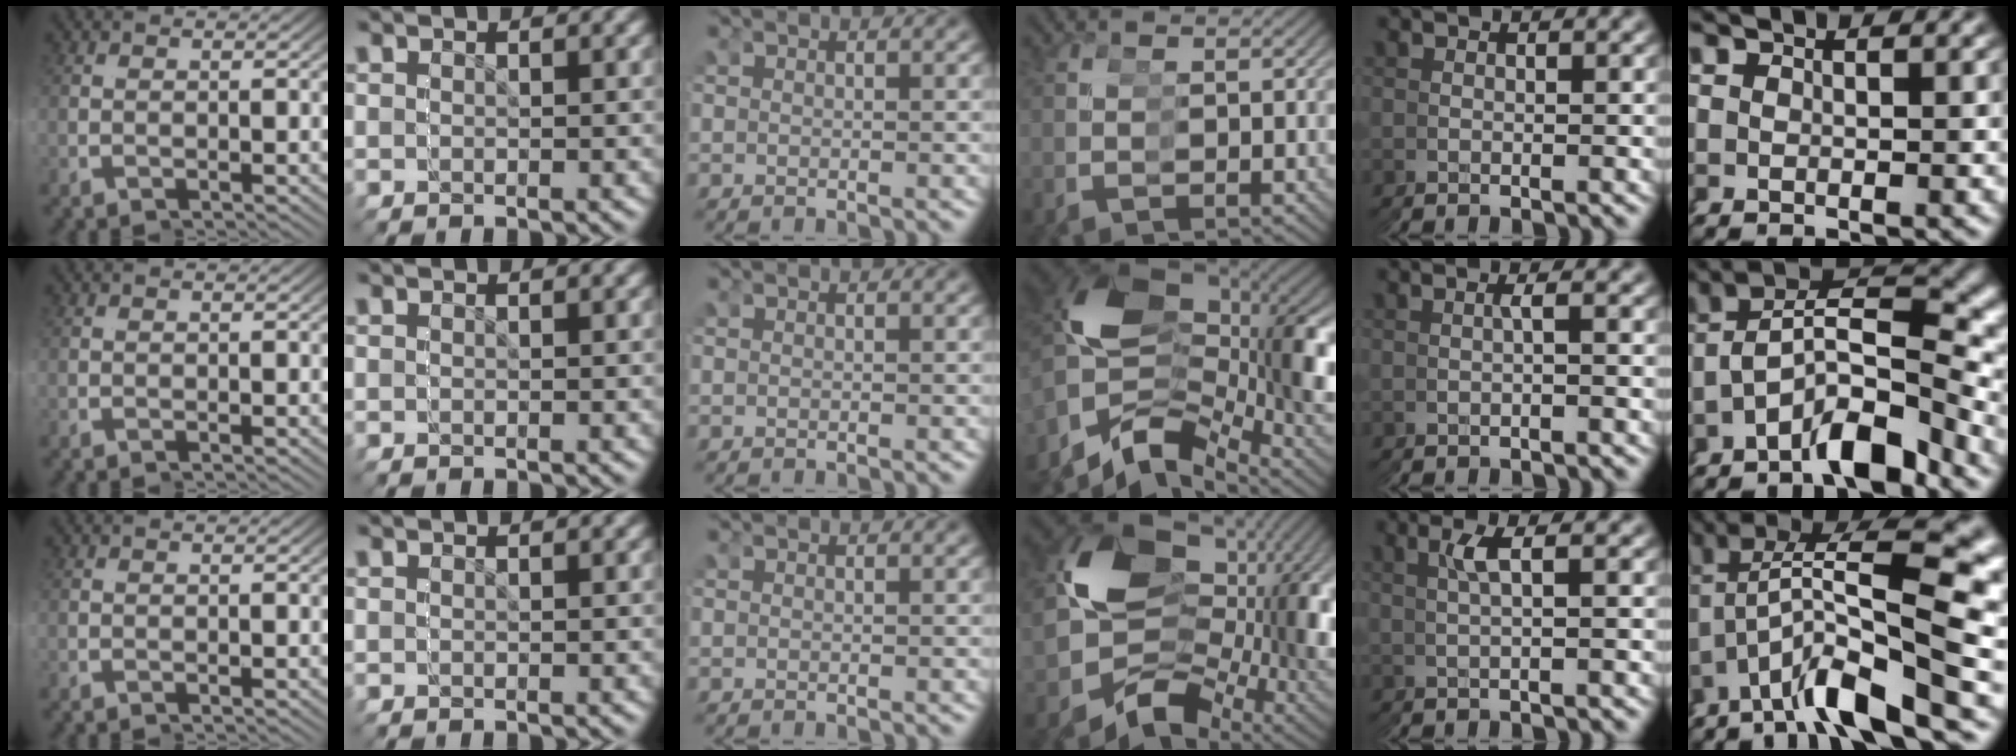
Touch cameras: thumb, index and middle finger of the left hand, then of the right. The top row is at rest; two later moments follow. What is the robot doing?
{"motion": "grasp_and_lifting", "object": "stress ball aka squeeze ball"}